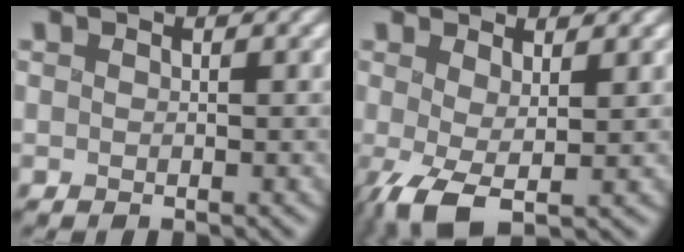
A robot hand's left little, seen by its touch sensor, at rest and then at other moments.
{"total": 4.1, "force": [-0.6, 1.7, 3.7], "torque": [-0.076, -0.003, -0.015]}